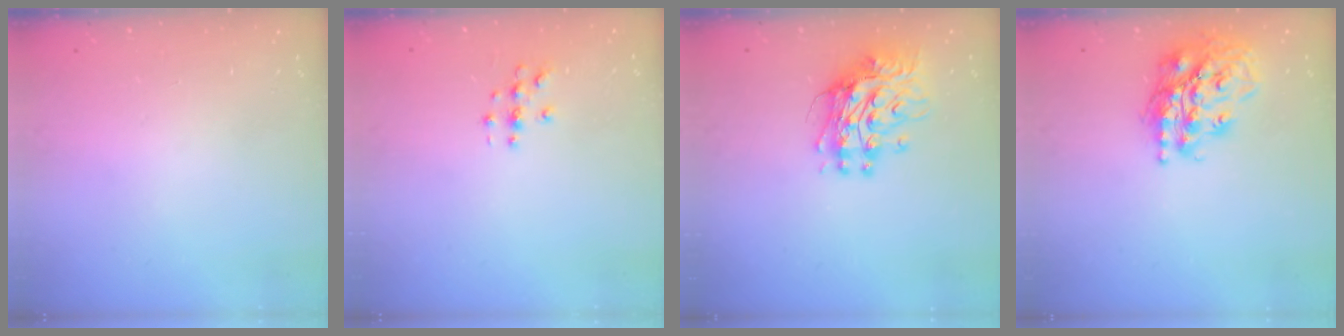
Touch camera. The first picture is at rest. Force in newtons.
{"total": 3.1, "press": 3.1, "slide": 0.3}
{"total": 12.2, "press": 12.2, "slide": 1.0}
{"total": 19.9, "press": 19.8, "slide": 2.4}